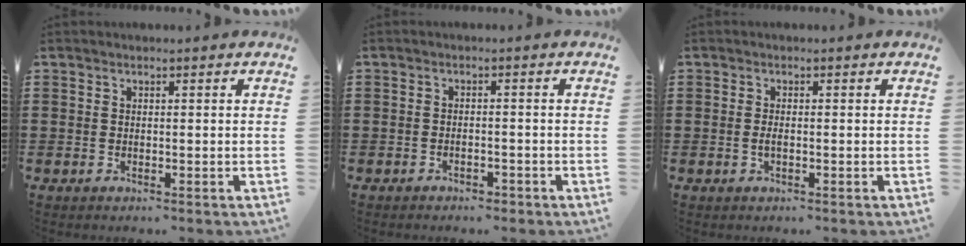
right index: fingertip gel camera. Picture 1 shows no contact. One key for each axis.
{"total": 1.4, "fx": -1.4, "fy": 0.1, "fz": 0.3, "tx": -0.012, "ty": -0.003, "tz": -0.027}
{"total": 1.1, "fx": -0.3, "fy": 0.3, "fz": 1.0, "tx": -0.026, "ty": -0.004, "tz": -0.007}